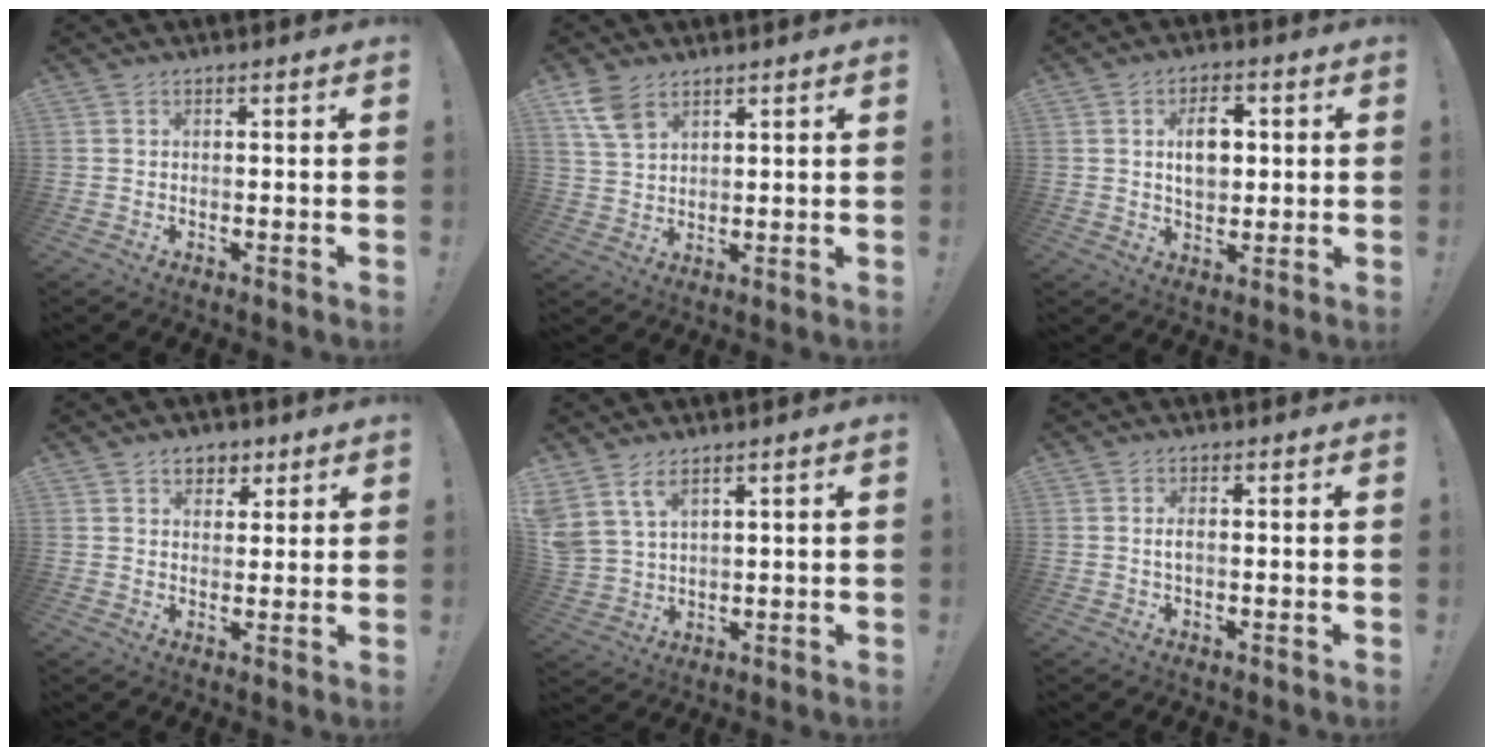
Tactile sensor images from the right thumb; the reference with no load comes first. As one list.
[{"total": 7.4, "force": [4.5, 4.1, 4.1], "torque": [-0.075, -0.013, 0.091]}, {"total": 8.4, "force": [1.3, 5.9, 5.9], "torque": [-0.091, 0.006, 0.019]}, {"total": 5.4, "force": [3.1, 4.2, 1.5], "torque": [-0.006, -0.016, 0.055]}, {"total": 6.5, "force": [4.7, 3.1, 3.3], "torque": [-0.071, -0.021, 0.095]}, {"total": 1.6, "force": [-0.2, 0.5, 1.6], "torque": [-0.026, 0.000, -0.004]}]